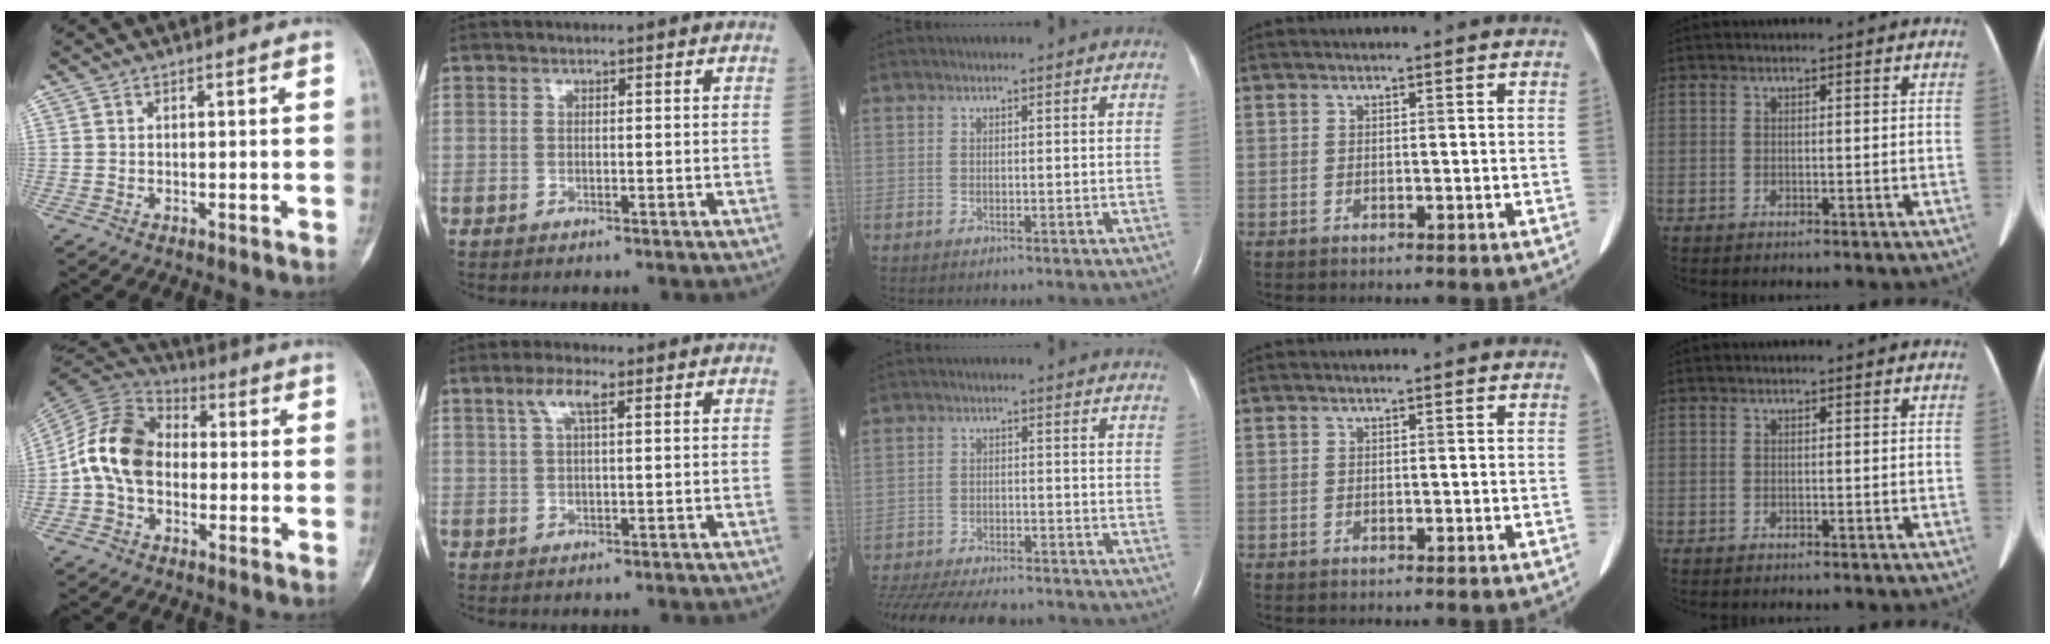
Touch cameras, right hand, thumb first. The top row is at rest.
{"thumb": {"total": 12.9, "force": [-1.2, 9.3, 8.9], "torque": [-0.155, 0.034, -0.038]}, "index": {"total": 3.7, "force": [1.9, 0.7, 3.1], "torque": [-0.068, 0.012, 0.039]}, "middle": {"total": 19.4, "force": [-17.0, 4.8, 8.1], "torque": [-0.208, -0.034, -0.244]}}